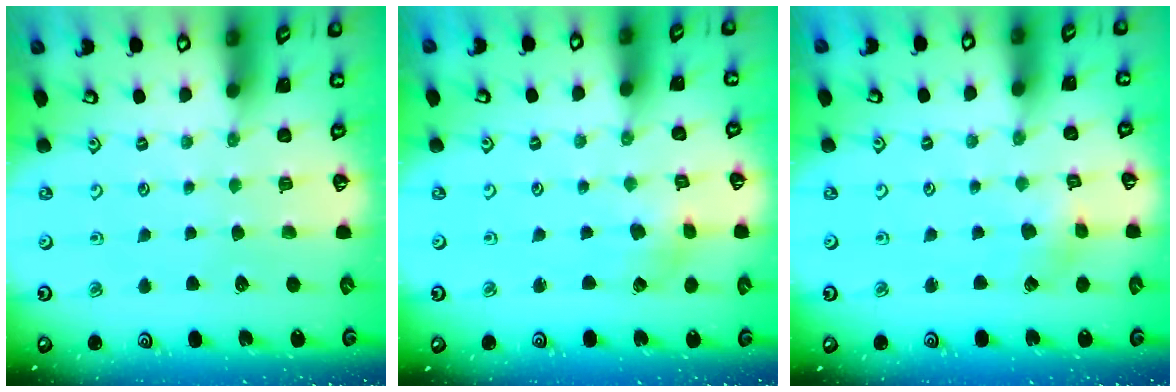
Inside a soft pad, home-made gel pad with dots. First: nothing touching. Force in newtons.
{"total": 2.5, "press": 2.4, "slide": 0.5}
{"total": 2.4, "press": 2.4, "slide": 0.2}